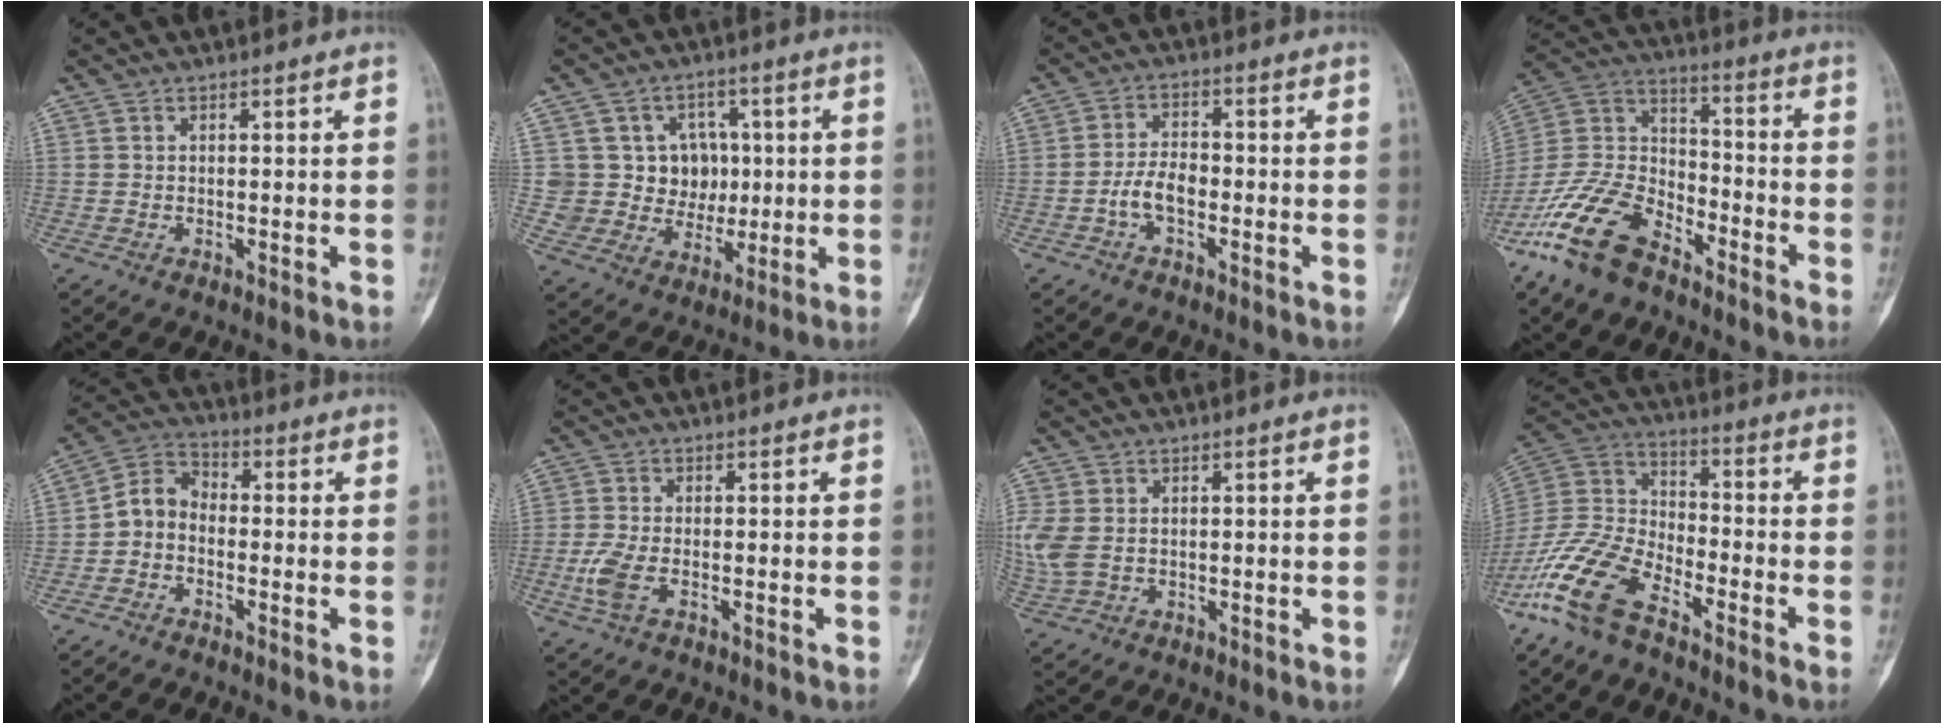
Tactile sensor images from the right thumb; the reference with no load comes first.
{"total": 10.5, "force": [1.9, 9.9, 3.2], "torque": [0.005, 0.006, 0.040]}
{"total": 5.0, "force": [-1.8, 2.7, 3.8], "torque": [-0.067, 0.021, -0.039]}
{"total": 17.9, "force": [-12.0, 8.8, 9.9], "torque": [-0.199, 0.065, -0.232]}
{"total": 6.1, "force": [-1.6, 4.7, 3.5], "torque": [-0.051, 0.031, -0.050]}
{"total": 4.6, "force": [-1.5, 2.0, 3.8], "torque": [-0.102, 0.000, -0.030]}
{"total": 7.2, "force": [0.4, 5.1, 5.0], "torque": [-0.134, 0.005, 0.018]}
{"total": 15.1, "force": [-9.9, 6.4, 9.5], "torque": [-0.203, 0.051, -0.203]}